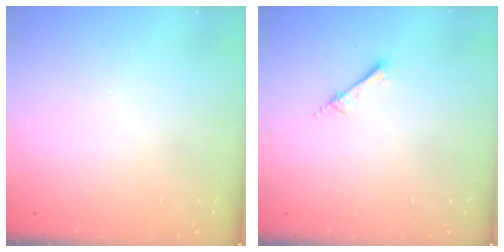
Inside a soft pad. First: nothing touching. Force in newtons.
{"total": 2.5, "press": 2.5, "slide": 0.2}